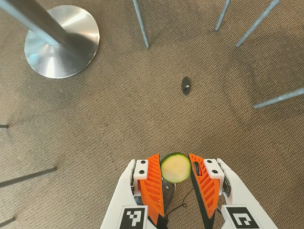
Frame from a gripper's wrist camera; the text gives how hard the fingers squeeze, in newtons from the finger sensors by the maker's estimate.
{"total": 6.5, "left": 5.9, "right": 7.1}